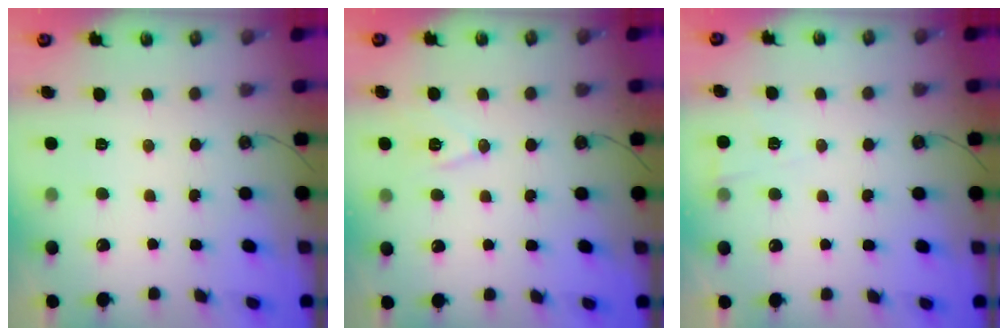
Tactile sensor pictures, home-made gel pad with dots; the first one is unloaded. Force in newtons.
{"total": 8.7, "press": 7.9, "slide": 3.5}
{"total": 3.1, "press": 2.9, "slide": 1.1}